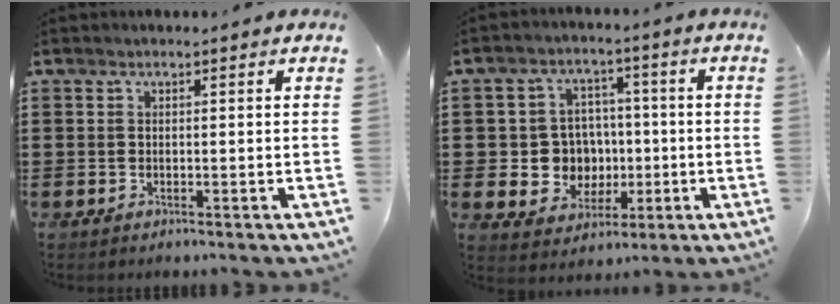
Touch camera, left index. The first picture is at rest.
{"total": 7.0, "force": [-0.2, 6.8, 1.8], "torque": [-0.056, 0.013, 0.002]}